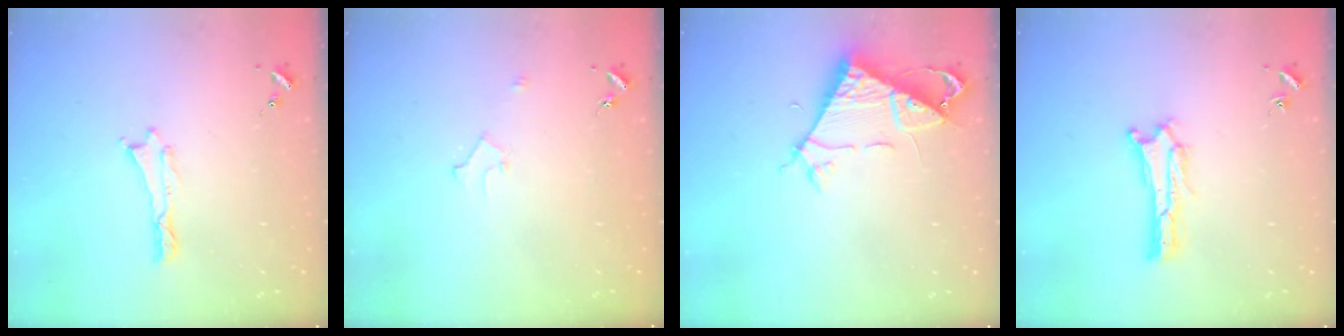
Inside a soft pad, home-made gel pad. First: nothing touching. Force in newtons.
{"total": 2.2, "press": 2.2, "slide": 0.2}
{"total": 7.1, "press": 7.1, "slide": 0.4}
{"total": 0.6, "press": 0.5, "slide": 0.2}